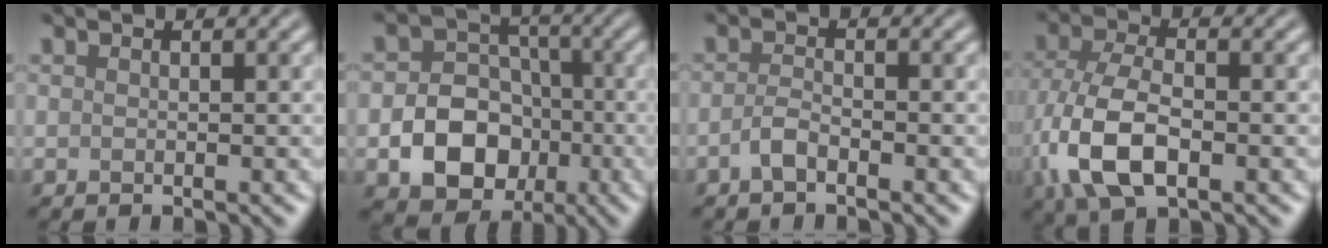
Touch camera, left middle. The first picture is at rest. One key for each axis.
{"total": 7.7, "fx": -2.2, "fy": 6.3, "fz": 3.9, "tx": -0.040, "ty": -0.009, "tz": -0.055}
{"total": 1.6, "fx": -1.0, "fy": 0.5, "fz": 1.1, "tx": -0.026, "ty": 0.003, "tz": -0.023}
{"total": 7.8, "fx": -2.5, "fy": 4.0, "fz": 6.2, "tx": -0.147, "ty": -0.005, "tz": -0.055}